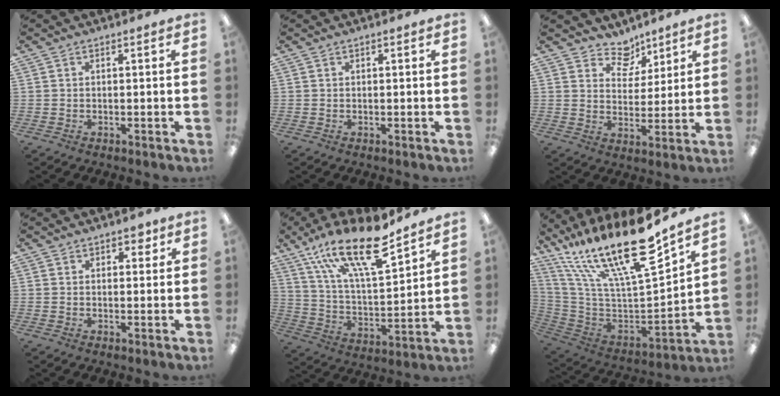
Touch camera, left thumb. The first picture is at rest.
{"total": 0.0}
{"total": 7.6, "force": [6.1, 4.4, 1.0], "torque": [-0.018, -0.041, 0.114]}
{"total": 2.7, "force": [1.9, 1.4, 1.2], "torque": [-0.001, -0.008, 0.030]}
{"total": 21.2, "force": [15.0, 6.3, 13.6], "torque": [-0.240, -0.091, 0.257]}
{"total": 25.2, "force": [17.4, 6.1, 17.2], "torque": [-0.309, -0.124, 0.294]}